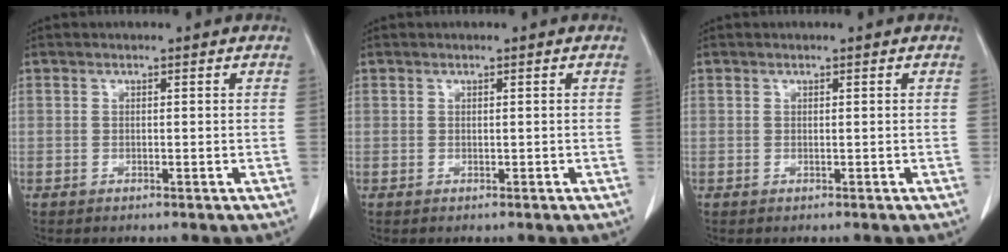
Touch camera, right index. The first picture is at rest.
{"total": 0.0}
{"total": 0.0}